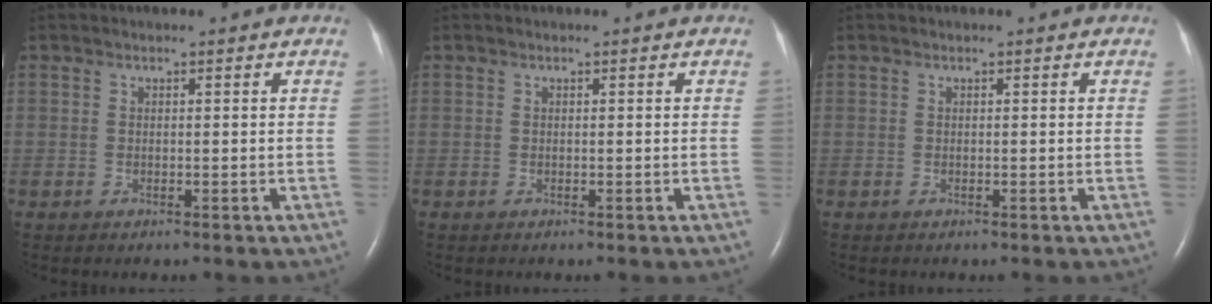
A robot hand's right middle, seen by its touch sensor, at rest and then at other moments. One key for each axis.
{"total": 0.0}
{"total": 0.0}